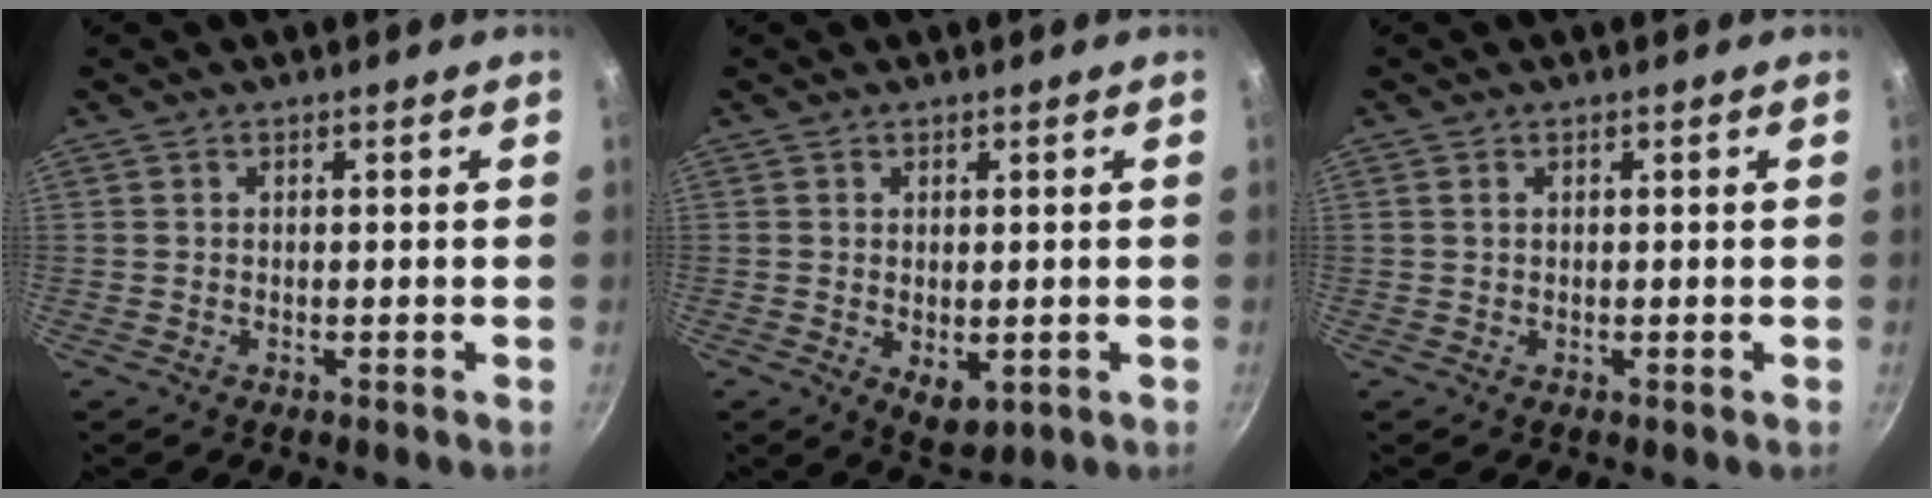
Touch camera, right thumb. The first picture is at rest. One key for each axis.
{"total": 4.7, "fx": -0.6, "fy": 2.8, "fz": 3.7, "tx": -0.045, "ty": -0.012, "tz": 0.000}
{"total": 0.6, "fx": 0.2, "fy": 0.4, "fz": 0.4, "tx": -0.007, "ty": 0.001, "tz": 0.004}